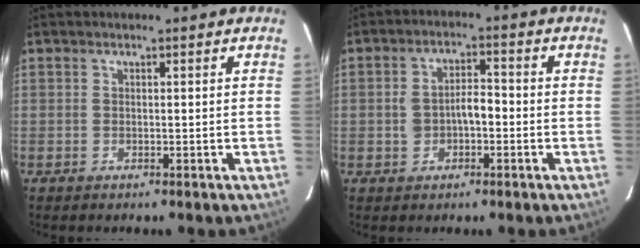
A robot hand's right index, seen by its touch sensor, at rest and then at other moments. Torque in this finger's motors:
{"motor_torque": [0.11, -0.01, 0.12, 0.06]}